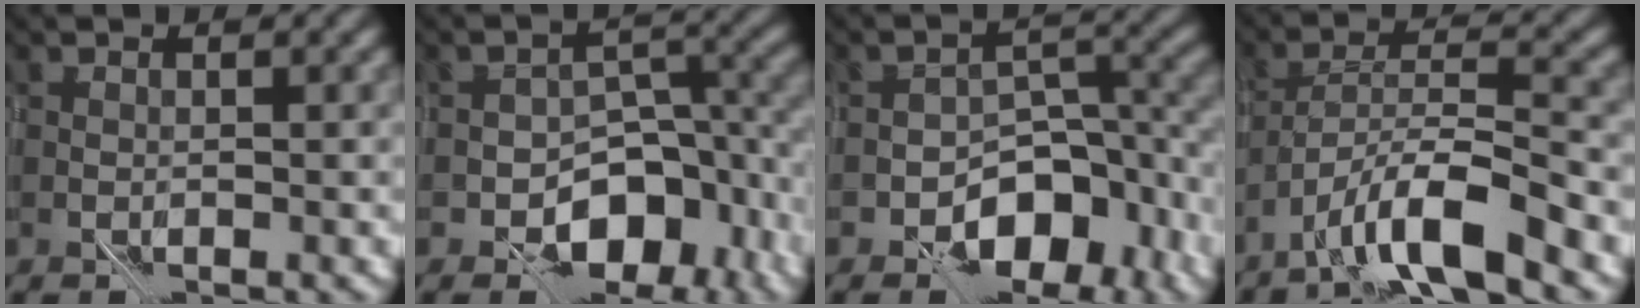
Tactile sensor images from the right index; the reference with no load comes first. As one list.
[{"total": 8.5, "force": [-4.2, 5.0, 5.4], "torque": [-0.046, -0.001, -0.064]}, {"total": 8.1, "force": [-4.7, 4.5, 4.8], "torque": [-0.034, 0.012, -0.077]}, {"total": 6.3, "force": [-4.5, 0.6, 4.3], "torque": [-0.071, 0.011, -0.083]}]